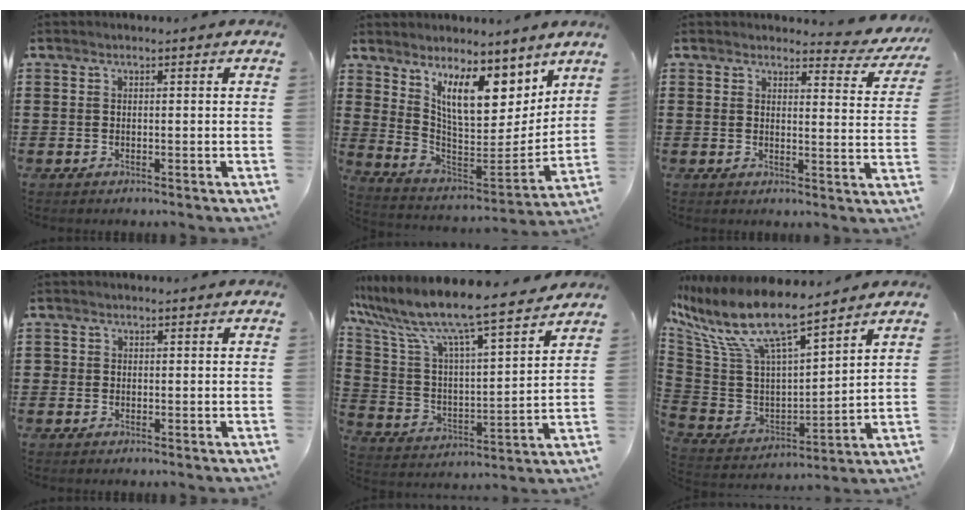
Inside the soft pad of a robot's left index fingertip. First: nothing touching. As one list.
[{"total": 10.8, "force": [7.6, 3.8, 6.7], "torque": [-0.130, -0.042, 0.136]}, {"total": 3.7, "force": [3.5, 0.6, 1.3], "torque": [-0.024, -0.020, 0.058]}, {"total": 0.6, "force": [0.1, 0.6, 0.1], "torque": [-0.005, 0.003, 0.001]}, {"total": 8.6, "force": [7.6, -0.1, 4.0], "torque": [-0.113, -0.061, 0.121]}, {"total": 11.8, "force": [8.4, 2.8, 7.7], "torque": [-0.199, -0.061, 0.140]}]